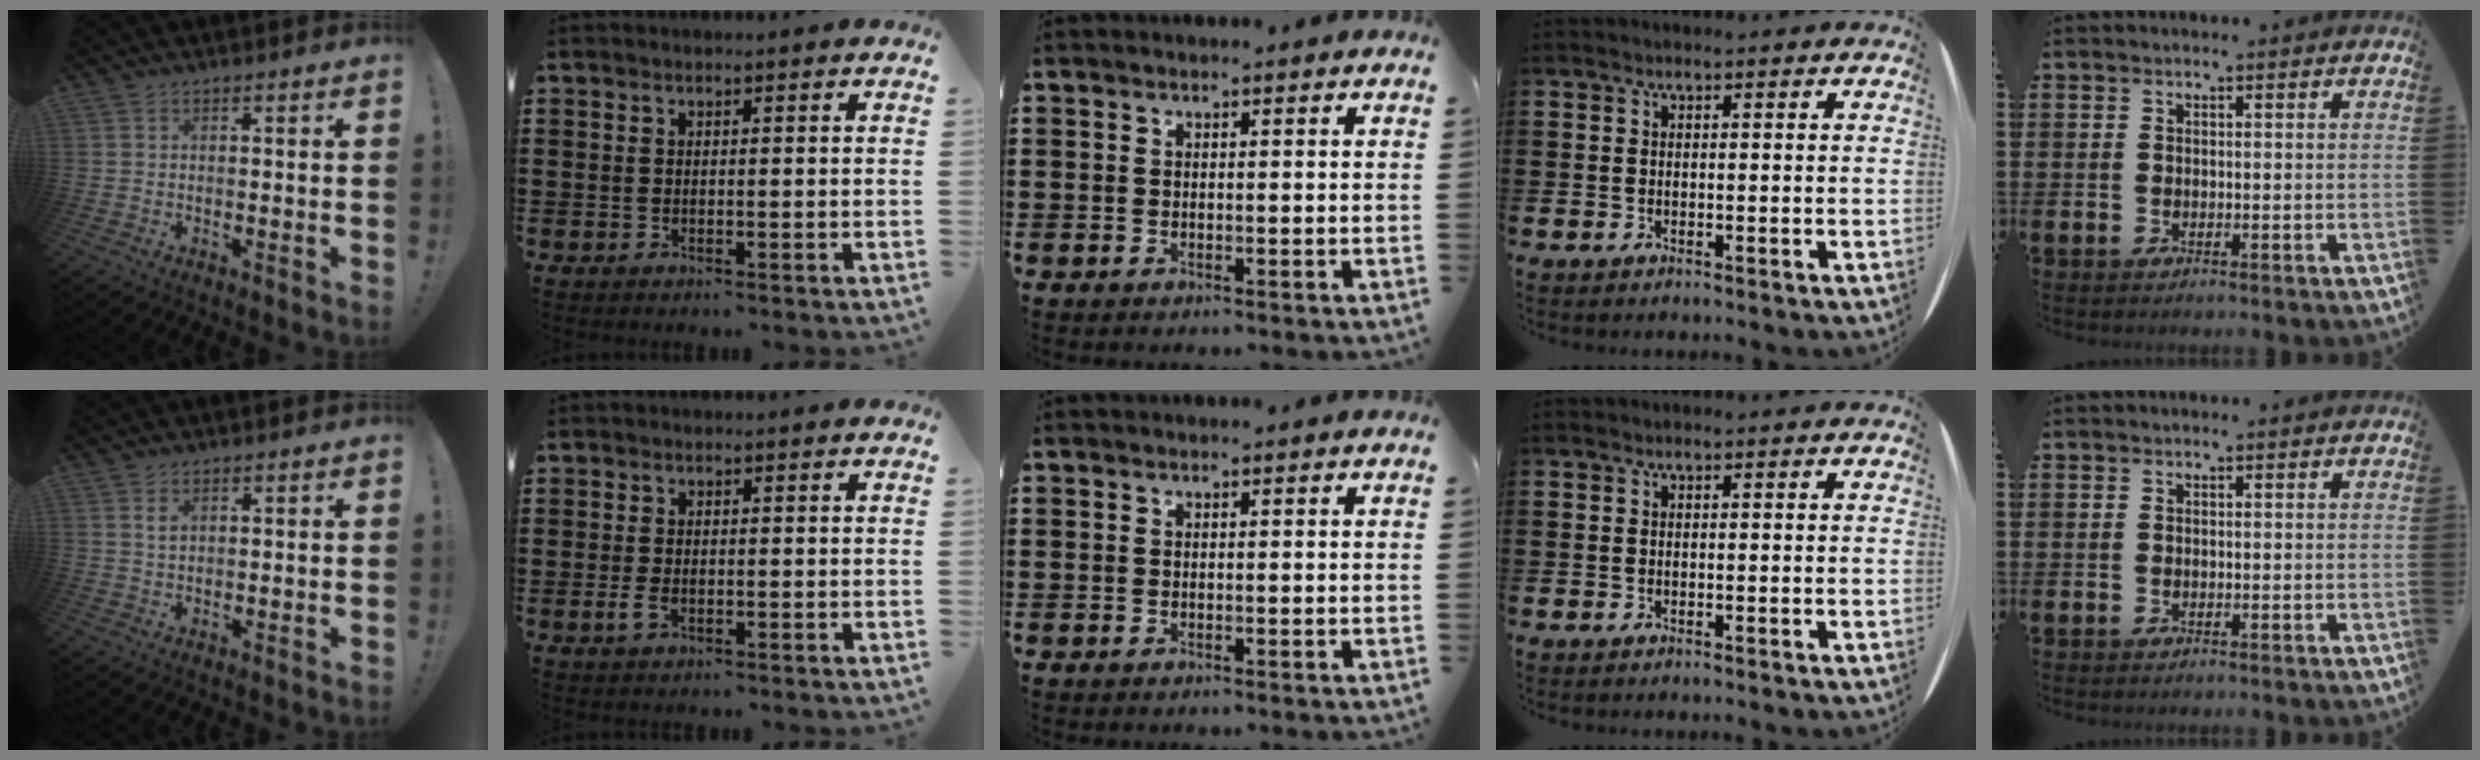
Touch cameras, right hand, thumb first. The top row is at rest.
{"thumb": {"total": 1.9, "force": [1.0, 1.0, 1.3], "torque": [-0.014, -0.004, 0.015]}, "index": {"total": 1.8, "force": [-0.6, 0.8, 1.4], "torque": [-0.043, -0.010, -0.014]}}